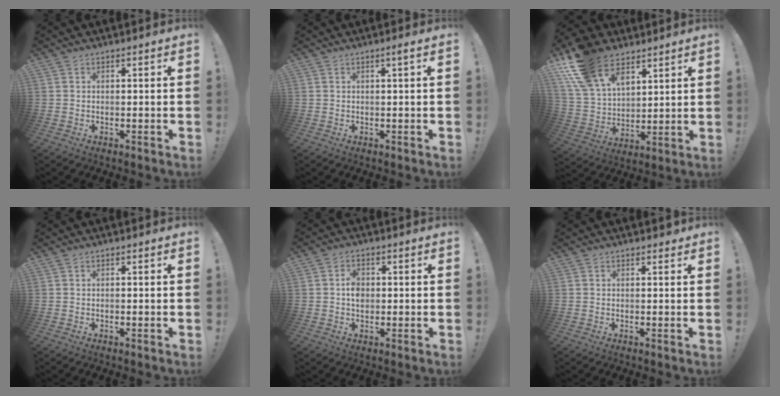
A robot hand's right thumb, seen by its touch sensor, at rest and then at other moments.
{"total": 1.8, "force": [0.5, -0.2, 1.7], "torque": [-0.025, -0.002, 0.004]}
{"total": 19.8, "force": [11.5, 12.1, 10.5], "torque": [-0.209, -0.057, 0.216]}
{"total": 0.0}
{"total": 4.3, "force": [-0.1, 3.4, 2.7], "torque": [-0.031, 0.002, -0.005]}
{"total": 0.7, "force": [0.5, 0.4, 0.1], "torque": [0.013, -0.007, 0.007]}